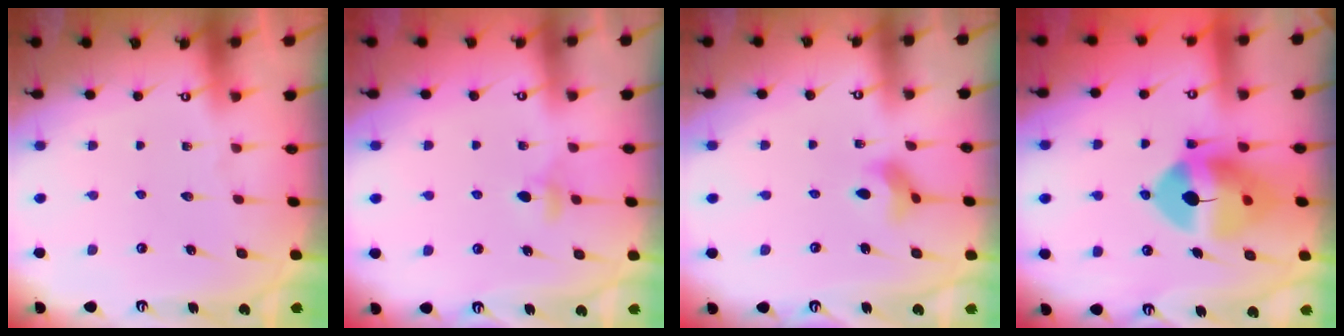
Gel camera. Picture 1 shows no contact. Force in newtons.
{"total": 3.8, "press": 3.7, "slide": 0.8}
{"total": 5.0, "press": 5.0, "slide": 0.6}
{"total": 12.5, "press": 12.4, "slide": 1.9}